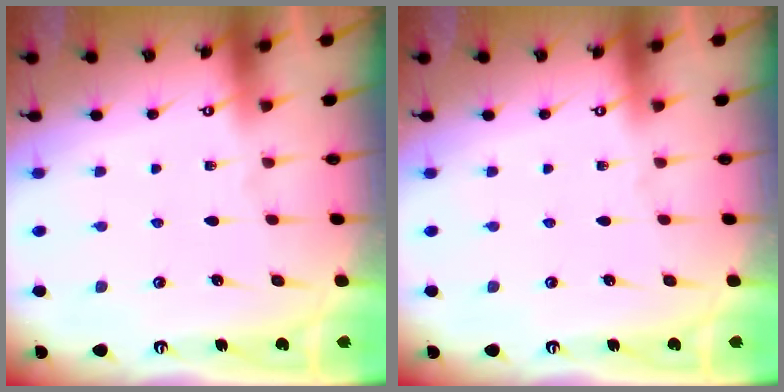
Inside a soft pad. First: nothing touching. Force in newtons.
{"total": 0.0}